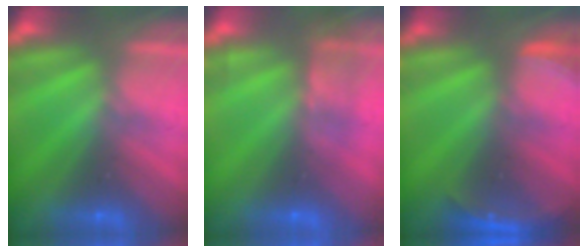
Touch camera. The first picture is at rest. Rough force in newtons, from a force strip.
{"total": 2.3}
{"total": 2.8}